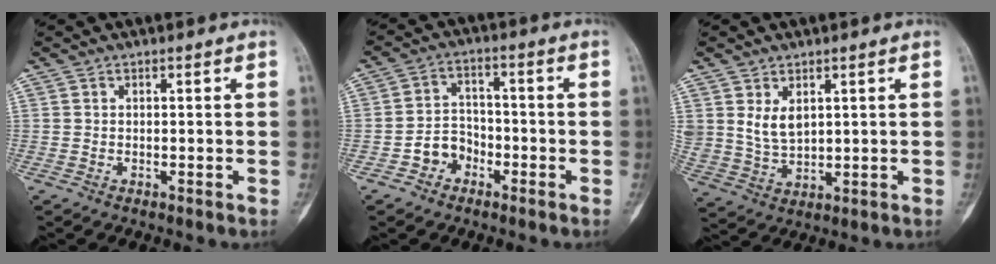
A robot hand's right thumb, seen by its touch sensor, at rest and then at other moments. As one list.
[{"total": 5.9, "force": [-2.8, 4.7, 2.1], "torque": [-0.010, 0.033, -0.054]}, {"total": 5.8, "force": [2.2, 3.7, 3.9], "torque": [-0.062, -0.017, 0.056]}]